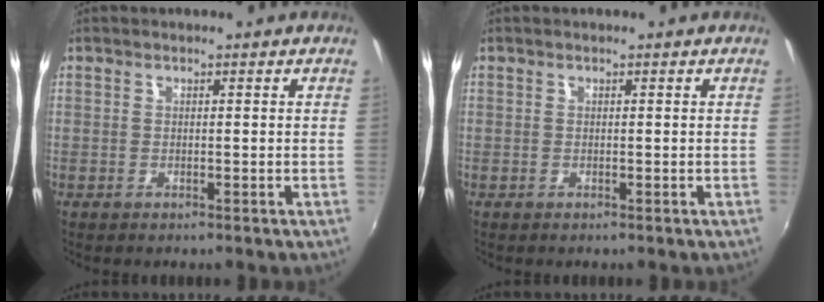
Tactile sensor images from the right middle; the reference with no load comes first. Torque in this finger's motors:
{"motor_torque": [0.09, 0.09, -0.01, -0.01]}